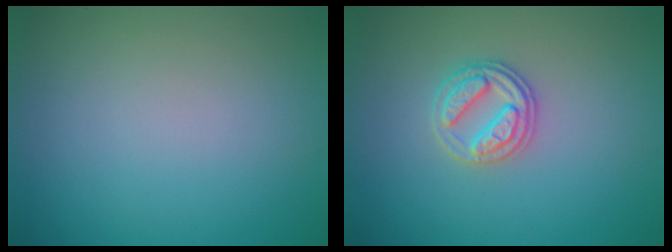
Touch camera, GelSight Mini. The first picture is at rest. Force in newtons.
{"total": 2.6, "press": 2.6, "slide": 0.6}